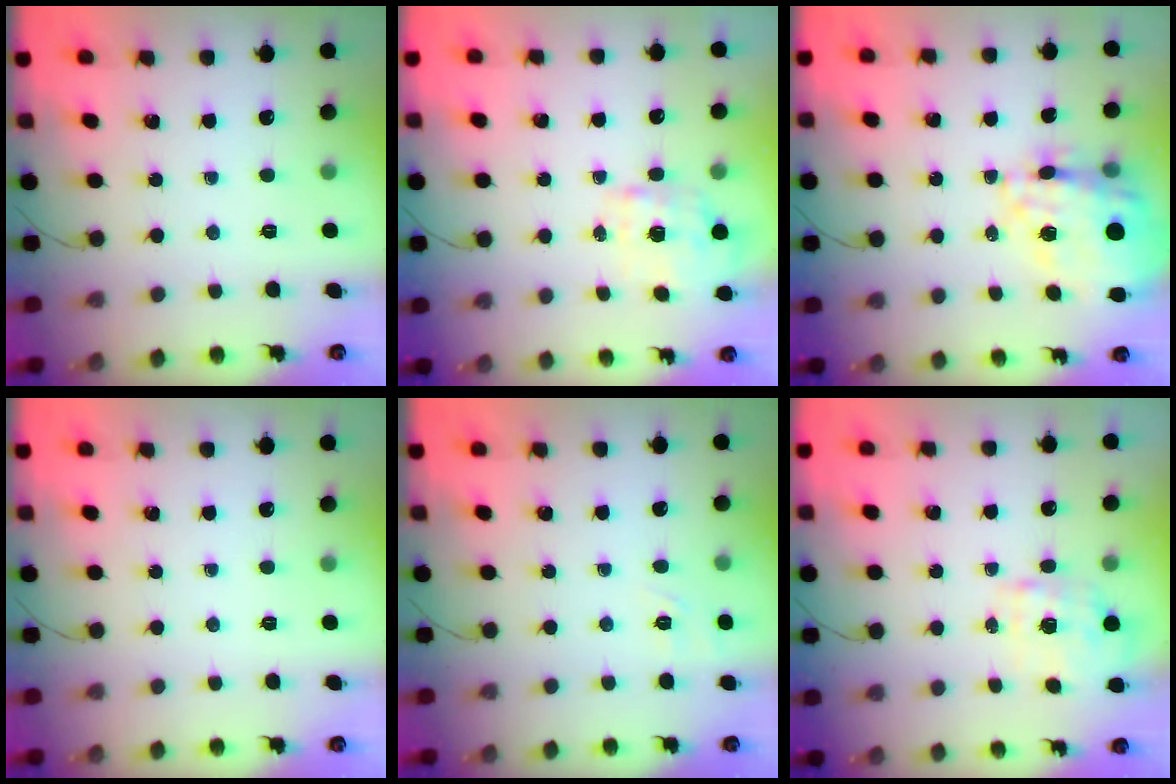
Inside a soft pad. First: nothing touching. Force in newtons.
{"total": 1.4, "press": 1.2, "slide": 0.7}
{"total": 18.6, "press": 17.9, "slide": 5.2}
{"total": 0.0}
{"total": 1.6, "press": 0.2, "slide": 1.6}
{"total": 1.9, "press": 1.8, "slide": 0.5}